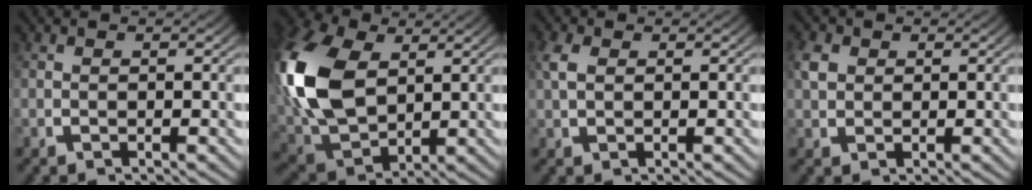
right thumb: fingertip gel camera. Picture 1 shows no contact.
{"total": 13.4, "force": [1.4, 9.4, 9.4], "torque": [-0.246, -0.045, 0.047]}
{"total": 1.8, "force": [0.7, 1.2, 1.1], "torque": [-0.025, 0.002, 0.016]}
{"total": 1.9, "force": [0.7, 1.5, 0.9], "torque": [-0.020, -0.001, 0.018]}